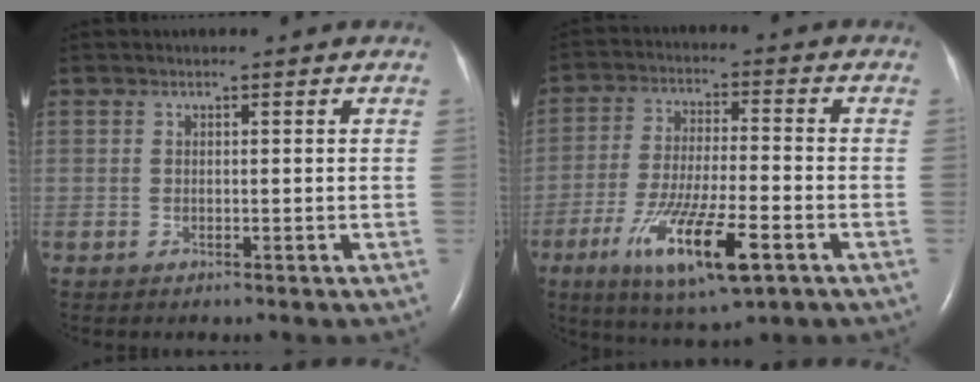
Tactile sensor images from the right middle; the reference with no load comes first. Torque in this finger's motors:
{"motor_torque": [1.45, -0.69, 0.96, 0.21]}